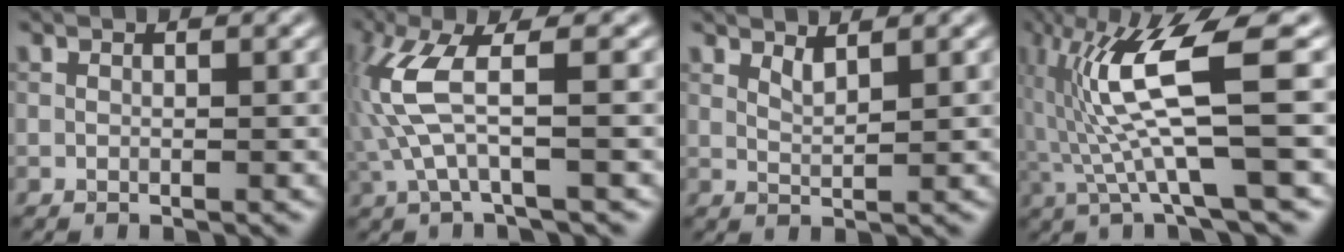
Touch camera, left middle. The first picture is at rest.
{"total": 5.5, "force": [0.2, 1.0, 5.4], "torque": [-0.138, 0.009, 0.002]}
{"total": 1.4, "force": [1.2, 0.2, 0.8], "torque": [-0.018, -0.002, 0.020]}
{"total": 8.4, "force": [0.2, 1.0, 8.3], "torque": [-0.167, 0.010, 0.008]}